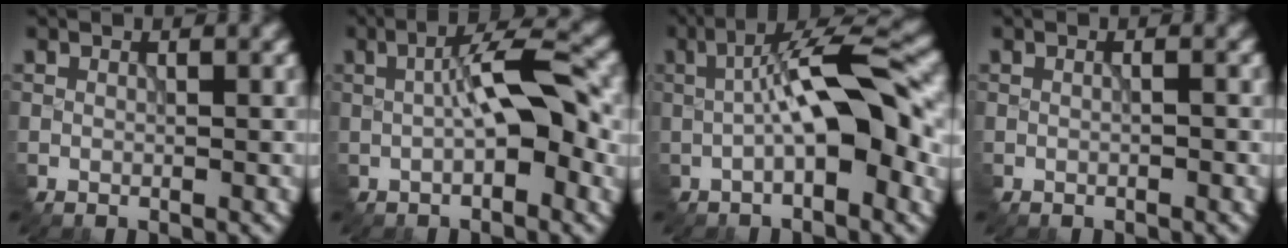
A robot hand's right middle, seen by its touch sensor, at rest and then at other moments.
{"total": 7.0, "force": [0.0, 2.4, 6.5], "torque": [-0.101, 0.006, -0.005]}
{"total": 9.5, "force": [-0.4, 3.1, 9.0], "torque": [-0.135, 0.015, -0.012]}
{"total": 0.6, "force": [-0.3, 0.0, 0.5], "torque": [-0.011, -0.001, -0.005]}